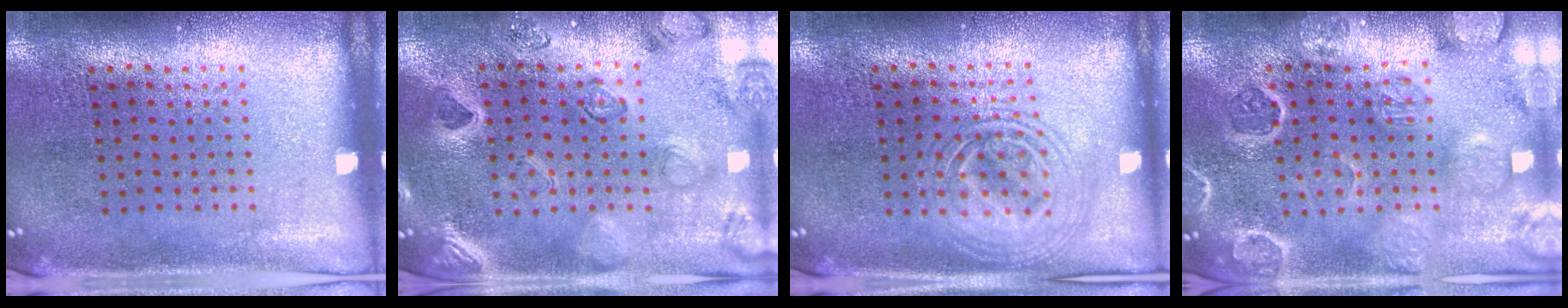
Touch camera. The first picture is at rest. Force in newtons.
{"total": 2.4, "press": 2.3, "slide": 0.6}
{"total": 1.7, "press": 1.7, "slide": 0.3}
{"total": 3.4, "press": 3.1, "slide": 1.3}